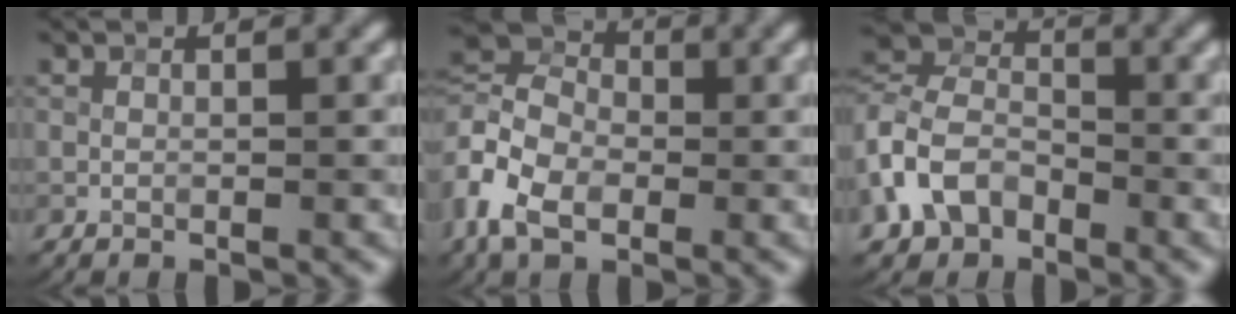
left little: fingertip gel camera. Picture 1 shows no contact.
{"total": 7.4, "force": [-1.7, 5.2, 5.0], "torque": [-0.112, 0.011, -0.054]}
{"total": 6.3, "force": [-2.9, 4.5, 3.2], "torque": [-0.068, 0.009, -0.077]}